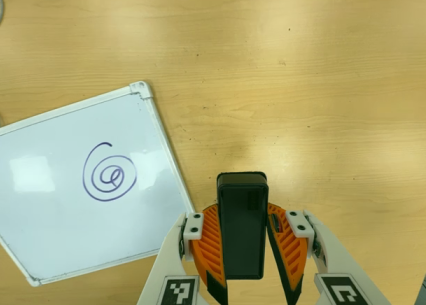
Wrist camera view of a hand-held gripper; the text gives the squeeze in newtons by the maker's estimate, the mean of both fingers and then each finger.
{"total": 8.2, "left": 6.2, "right": 10.1}